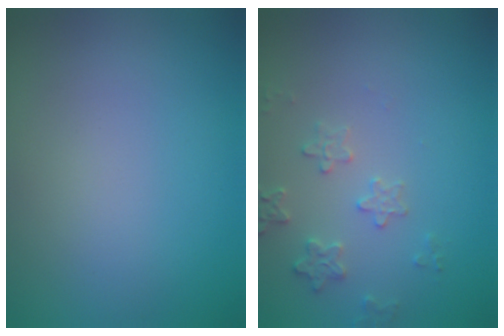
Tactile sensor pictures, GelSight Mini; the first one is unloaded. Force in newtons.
{"total": 2.2, "press": 2.1, "slide": 0.4}